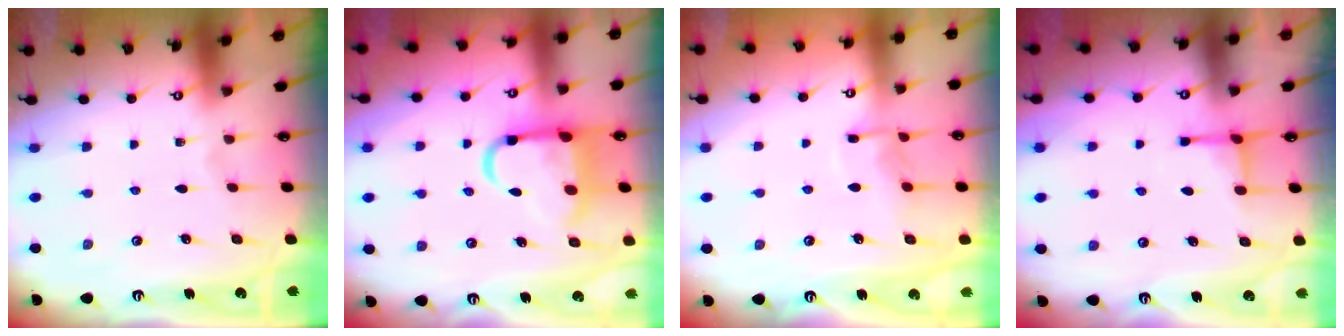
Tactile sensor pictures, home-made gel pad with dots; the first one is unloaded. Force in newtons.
{"total": 11.6, "press": 11.5, "slide": 1.4}
{"total": 7.3, "press": 7.3, "slide": 0.8}
{"total": 2.5, "press": 2.3, "slide": 0.8}